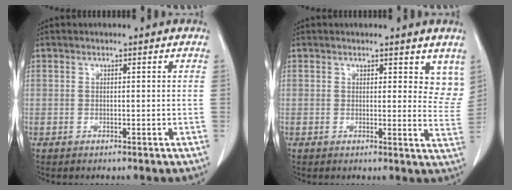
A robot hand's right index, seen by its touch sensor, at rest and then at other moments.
{"total": 5.7, "force": [4.4, 2.4, 2.8], "torque": [-0.011, -0.022, 0.037]}